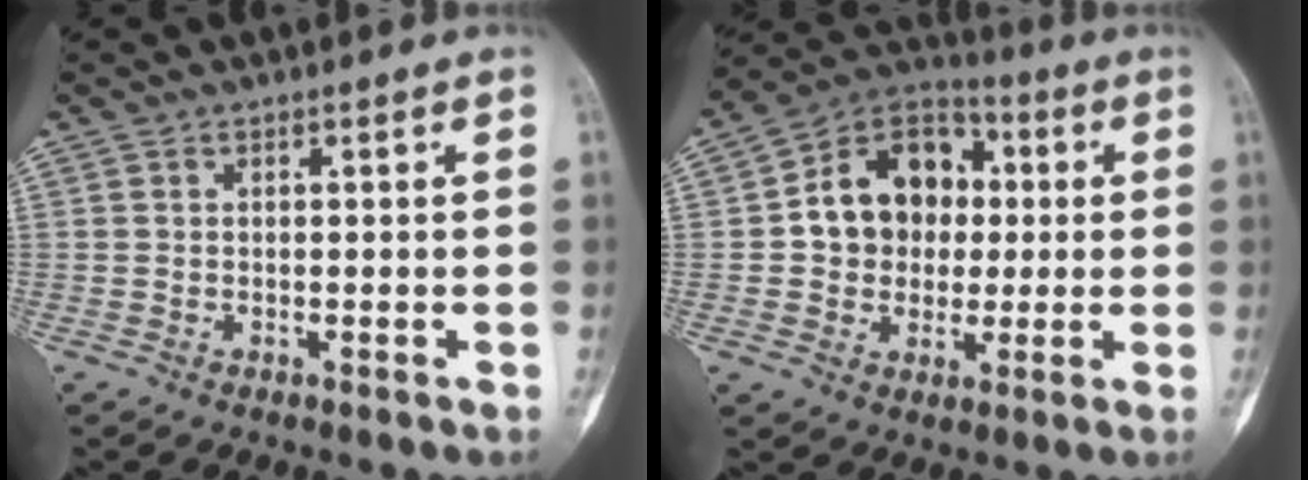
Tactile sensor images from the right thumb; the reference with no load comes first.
{"total": 15.2, "force": [1.4, 12.2, 9.0], "torque": [-0.096, 0.022, 0.016]}